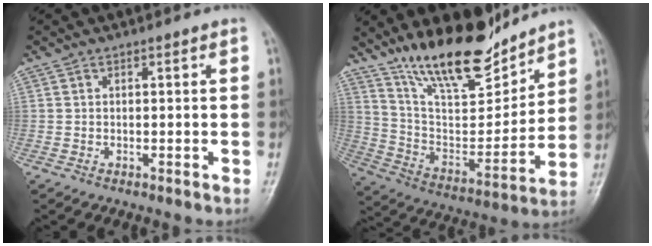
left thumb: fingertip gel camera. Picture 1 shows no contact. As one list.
[{"total": 18.7, "force": [15.2, 5.7, 9.3], "torque": [-0.111, -0.098, 0.272]}]